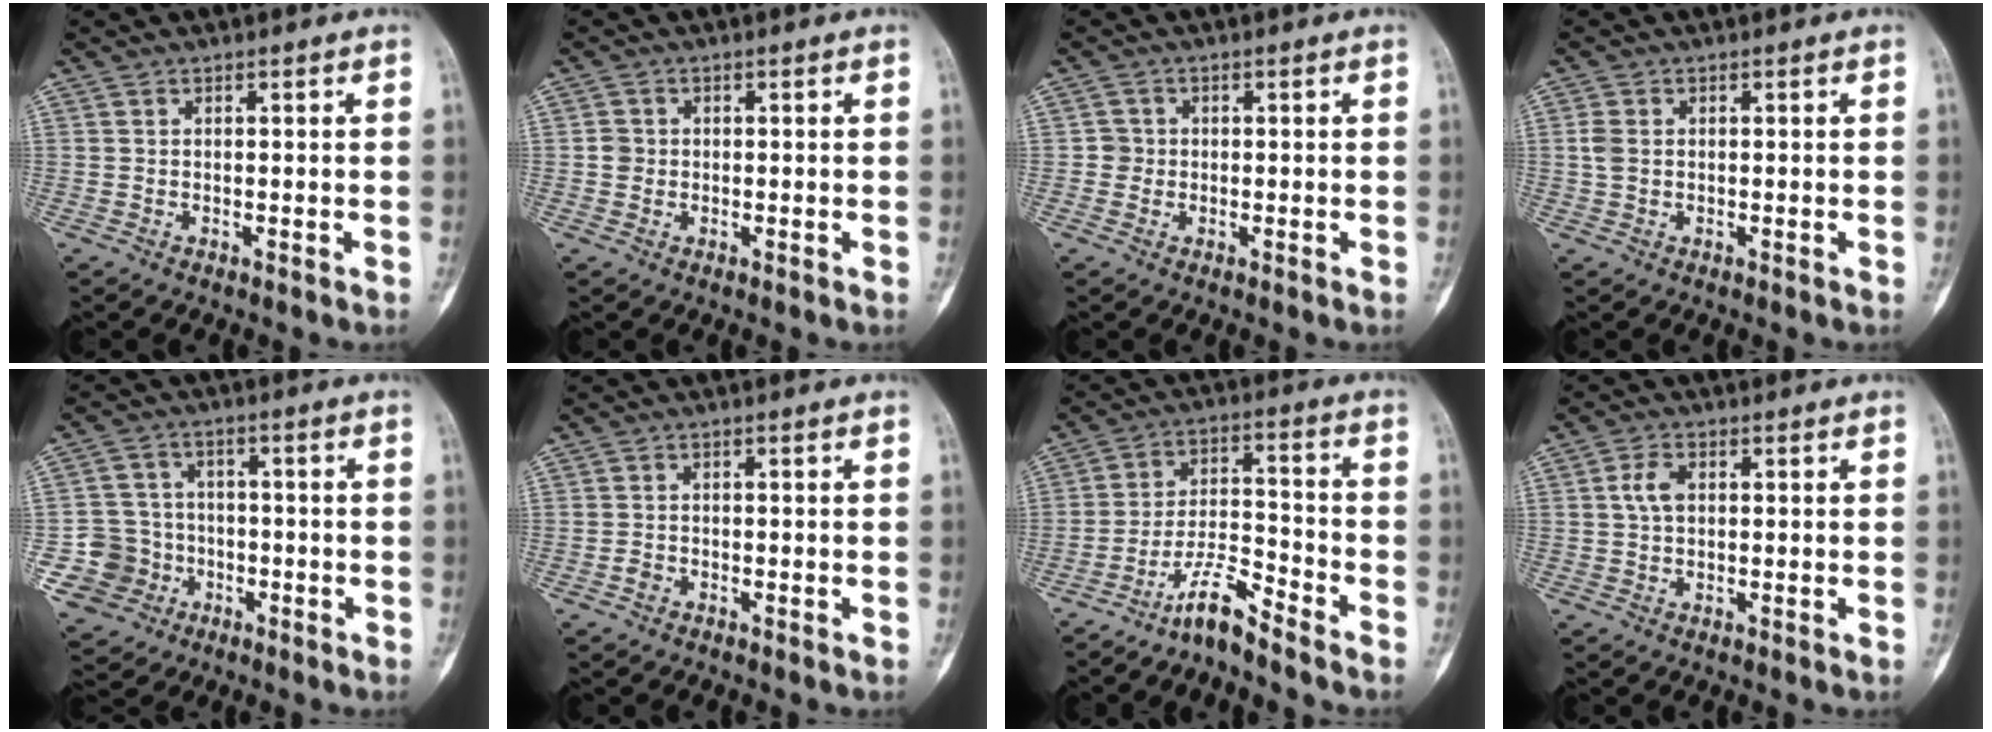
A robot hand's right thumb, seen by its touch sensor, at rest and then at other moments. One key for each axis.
{"total": 1.8, "fx": -0.1, "fy": 1.7, "fz": 0.6, "tx": -0.002, "ty": 0.005, "tz": -0.002}
{"total": 1.9, "fx": -0.2, "fy": 1.9, "fz": 0.2, "tx": 0.010, "ty": 0.008, "tz": -0.008}
{"total": 2.2, "fx": 0.1, "fy": 1.6, "fz": 1.5, "tx": -0.041, "ty": 0.002, "tz": 0.002}
{"total": 9.6, "fx": -3.1, "fy": 8.9, "fz": 1.8, "tx": -0.016, "ty": 0.027, "tz": -0.046}
{"total": 1.2, "fx": -0.7, "fy": 0.9, "fz": 0.4, "tx": -0.009, "ty": 0.004, "tz": -0.016}
{"total": 7.3, "fx": -6.3, "fy": 0.5, "fz": 3.7, "tx": -0.067, "ty": 0.059, "tz": -0.121}
{"total": 3.4, "fx": 0.5, "fy": 2.1, "fz": 2.6, "tx": -0.055, "ty": 0.005, "tz": 0.008}